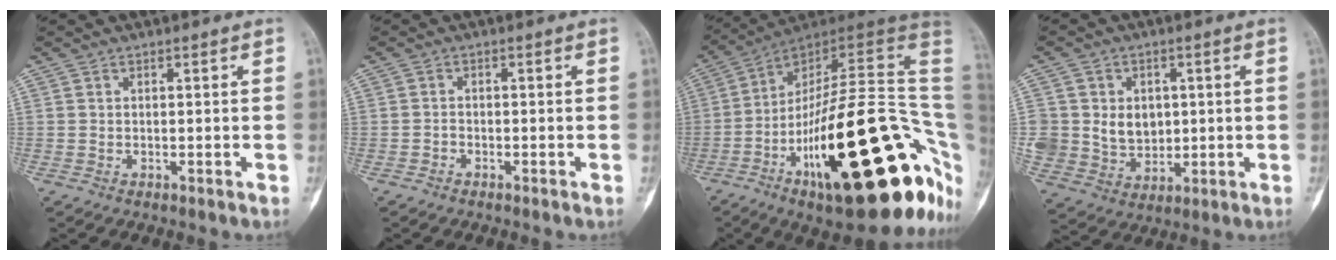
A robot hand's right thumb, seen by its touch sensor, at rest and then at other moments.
{"total": 0.9, "force": [-0.7, 0.5, 0.2], "torque": [0.000, 0.003, -0.019]}
{"total": 36.9, "force": [-9.2, 11.6, 33.8], "torque": [-0.403, 0.059, -0.141]}
{"total": 9.5, "force": [1.2, 8.1, 4.8], "torque": [-0.045, -0.008, 0.038]}